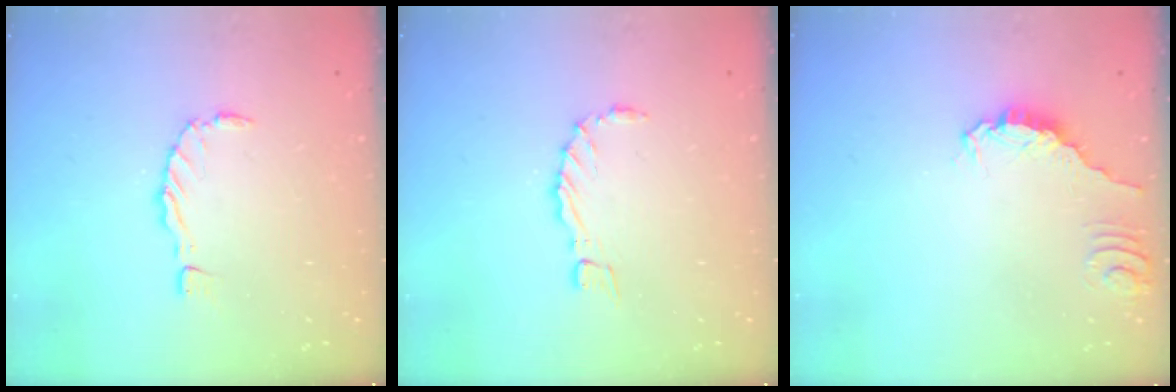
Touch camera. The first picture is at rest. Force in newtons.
{"total": 2.7, "press": 2.7, "slide": 0.1}
{"total": 0.0}